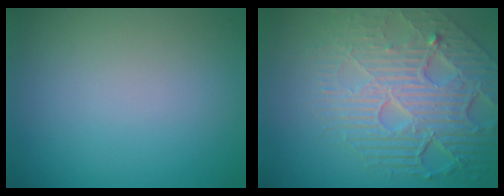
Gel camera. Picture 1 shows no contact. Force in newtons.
{"total": 8.6, "press": 5.8, "slide": 6.4}